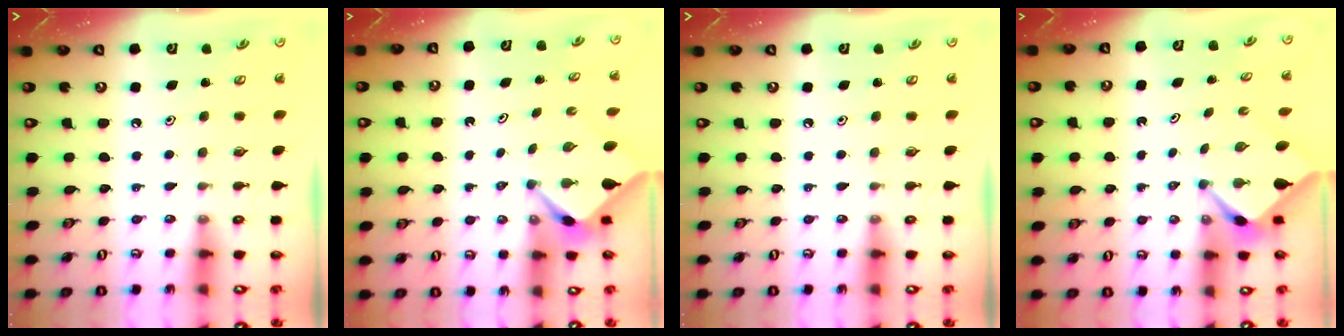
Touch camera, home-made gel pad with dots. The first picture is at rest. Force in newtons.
{"total": 2.7, "press": 2.7, "slide": 0.3}
{"total": 0.0}
{"total": 2.6, "press": 2.6, "slide": 0.3}